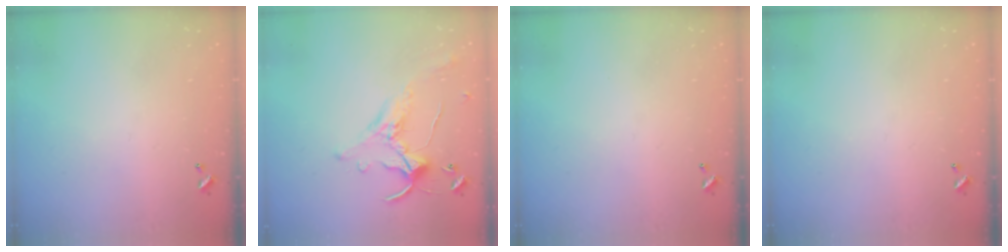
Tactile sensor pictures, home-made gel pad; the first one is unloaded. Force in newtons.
{"total": 1.1, "press": 0.3, "slide": 1.0}
{"total": 0.0}
{"total": 0.0}